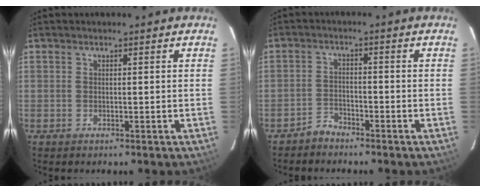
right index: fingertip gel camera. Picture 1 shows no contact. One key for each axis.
{"total": 2.7, "fx": -2.4, "fy": 1.2, "fz": 0.0, "tx": 0.002, "ty": 0.010, "tz": -0.045}